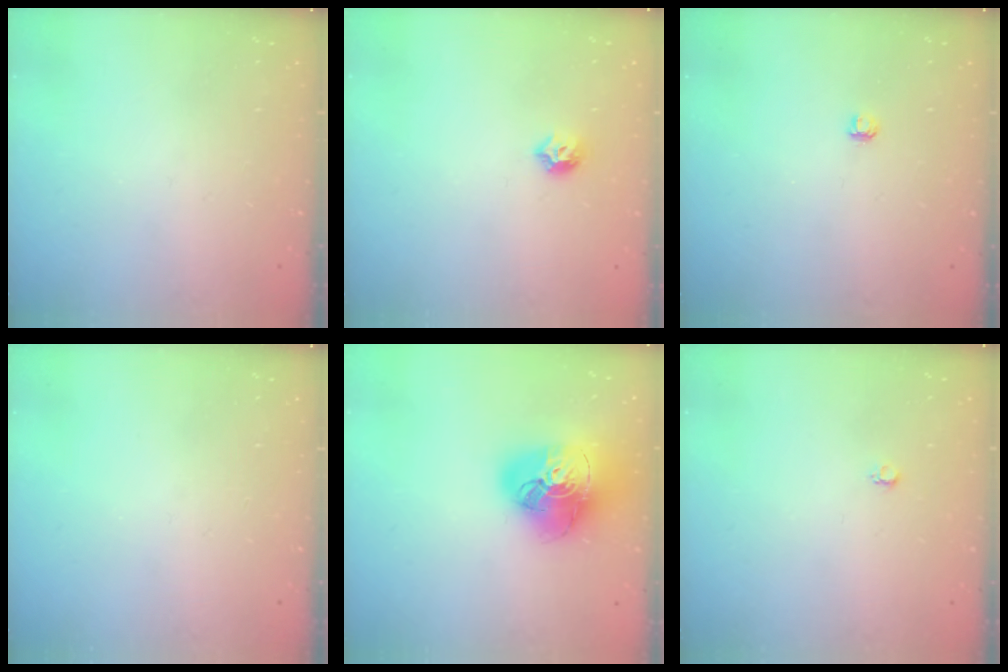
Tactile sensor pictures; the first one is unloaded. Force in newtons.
{"total": 6.4, "press": 6.3, "slide": 0.9}
{"total": 2.8, "press": 2.8, "slide": 0.3}
{"total": 0.0}
{"total": 20.6, "press": 20.5, "slide": 2.1}
{"total": 2.6, "press": 2.6, "slide": 0.4}